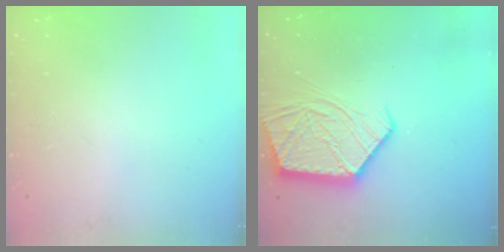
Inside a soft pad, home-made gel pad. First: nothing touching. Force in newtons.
{"total": 13.8, "press": 13.7, "slide": 1.0}